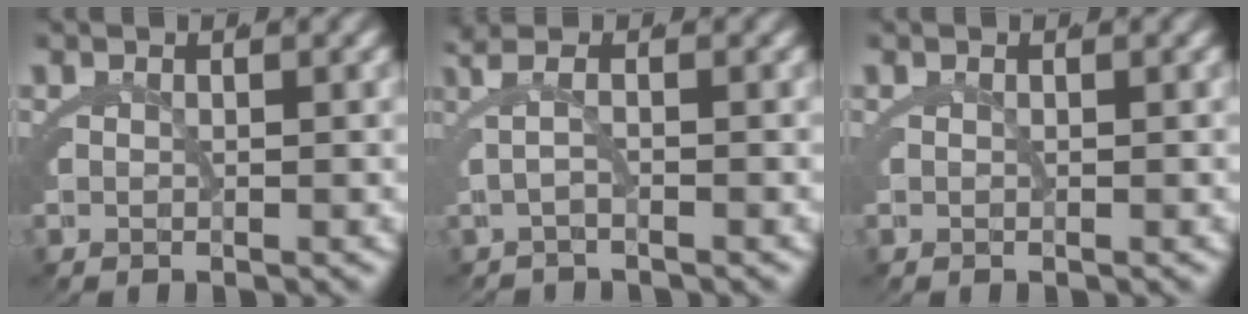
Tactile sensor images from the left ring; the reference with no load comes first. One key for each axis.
{"total": 1.9, "fx": 0.1, "fy": -0.4, "fz": 1.9, "tx": -0.050, "ty": 0.004, "tz": 0.003}
{"total": 0.0}